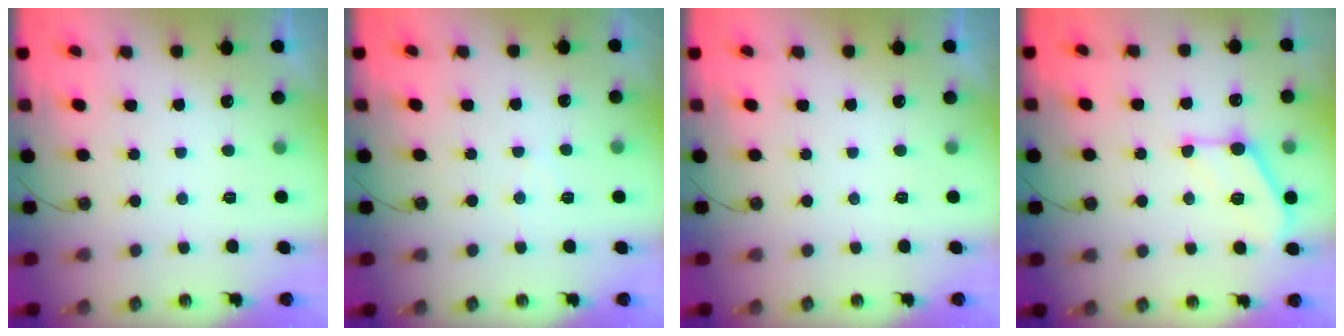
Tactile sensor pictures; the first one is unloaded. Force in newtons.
{"total": 3.6, "press": 3.5, "slide": 0.6}
{"total": 0.0}
{"total": 13.4, "press": 13.4, "slide": 0.6}